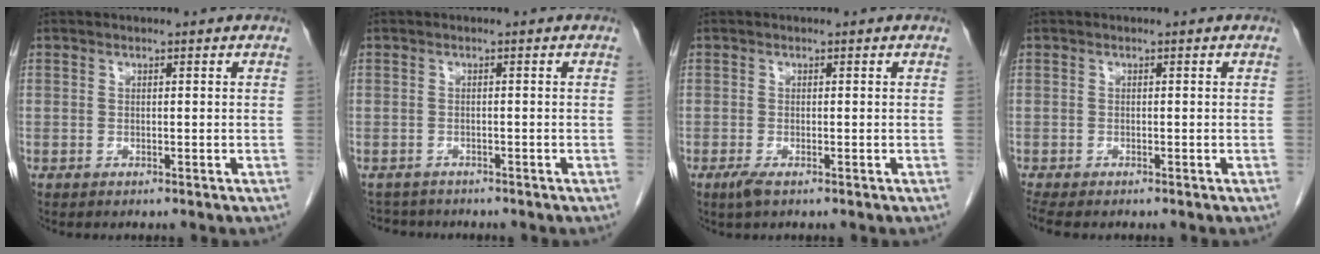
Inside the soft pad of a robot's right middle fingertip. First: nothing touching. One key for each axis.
{"total": 3.3, "fx": -3.1, "fy": 1.1, "fz": -0.1, "tx": 0.002, "ty": -0.006, "tz": -0.049}
{"total": 1.8, "fx": -1.1, "fy": 0.4, "fz": 1.4, "tx": -0.035, "ty": -0.006, "tz": -0.022}
{"total": 3.0, "fx": -2.5, "fy": 0.7, "fz": 1.5, "tx": -0.026, "ty": -0.010, "tz": -0.042}